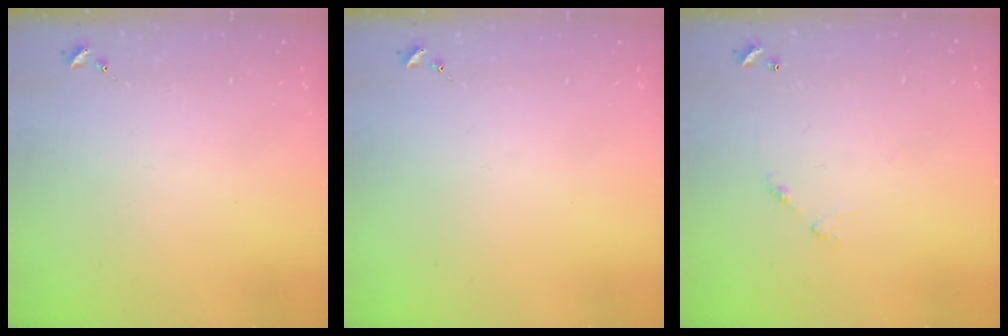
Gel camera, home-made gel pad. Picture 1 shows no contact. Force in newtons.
{"total": 0.0}
{"total": 5.9, "press": 5.9, "slide": 0.4}